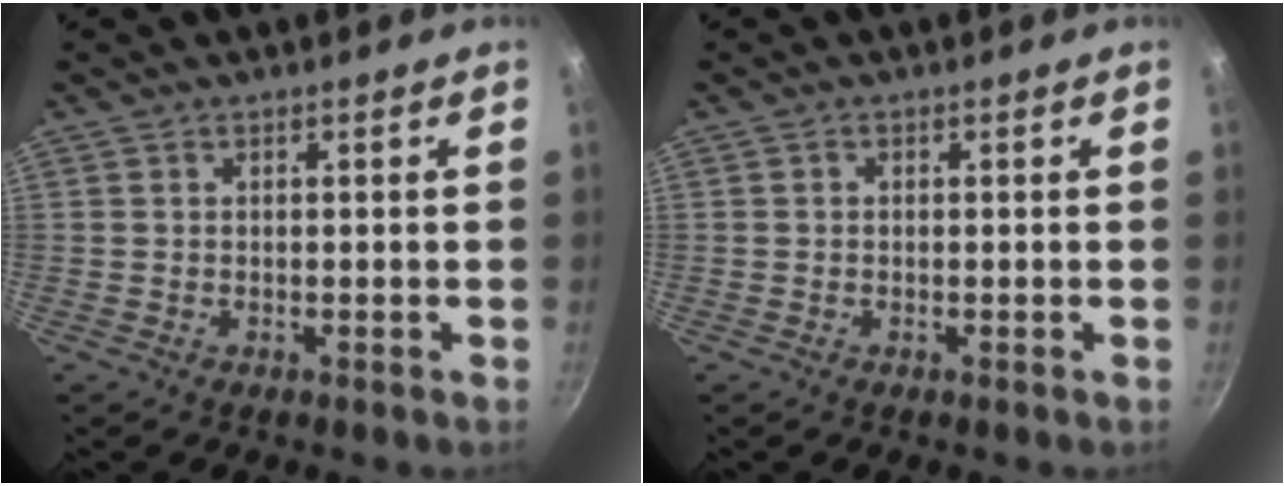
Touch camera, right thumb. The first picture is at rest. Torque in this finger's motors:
{"motor_torque": [-0.37, 0.12, 0.05, -0.01, -0.02]}